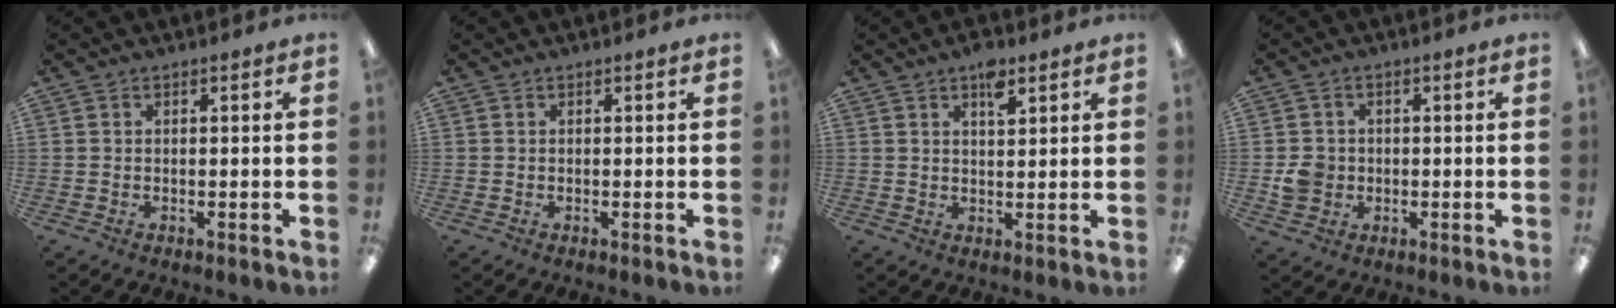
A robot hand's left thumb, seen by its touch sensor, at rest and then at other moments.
{"total": 0.0}
{"total": 4.8, "force": [3.1, 2.1, 3.1], "torque": [-0.036, -0.012, 0.048]}
{"total": 4.8, "force": [-0.5, 4.4, 1.8], "torque": [-0.034, 0.005, -0.010]}